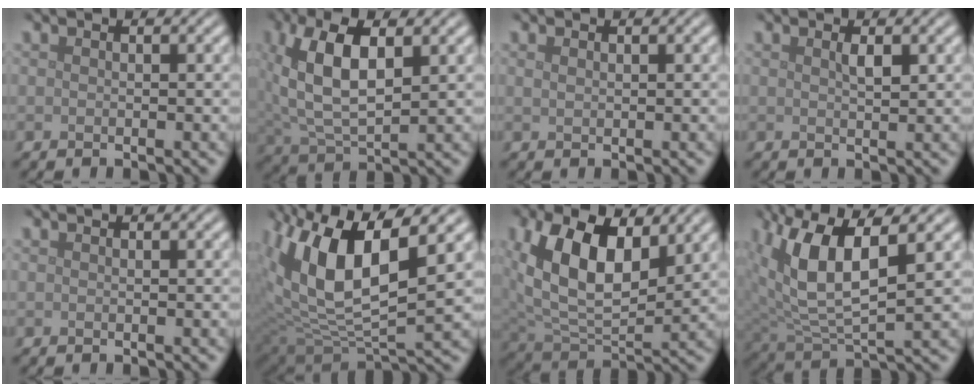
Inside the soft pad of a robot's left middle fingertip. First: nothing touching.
{"total": 8.8, "force": [2.6, 4.3, 7.2], "torque": [-0.160, 0.010, 0.045]}
{"total": 0.7, "force": [0.4, 0.4, 0.4], "torque": [-0.011, -0.001, 0.010]}
{"total": 1.1, "force": [0.5, 0.2, 0.9], "torque": [-0.020, -0.001, 0.011]}
{"total": 0.0}
{"total": 12.5, "force": [3.9, 5.3, 10.7], "torque": [-0.217, -0.001, 0.075]}
{"total": 11.1, "force": [3.6, 6.3, 8.5], "torque": [-0.172, -0.005, 0.068]}
{"total": 8.5, "force": [2.7, 3.5, 7.3], "torque": [-0.160, -0.001, 0.048]}